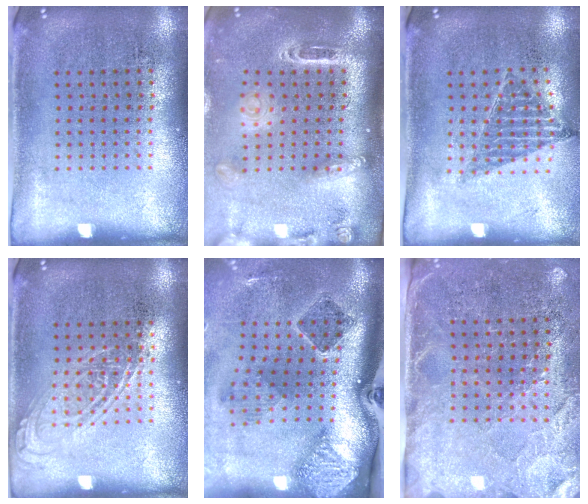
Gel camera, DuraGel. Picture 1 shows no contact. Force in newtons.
{"total": 2.5, "press": 1.8, "slide": 1.7}
{"total": 0.9, "press": 0.9, "slide": 0.0}
{"total": 2.0, "press": 2.0, "slide": 0.2}
{"total": 2.8, "press": 1.9, "slide": 2.1}
{"total": 2.8, "press": 2.6, "slide": 1.1}